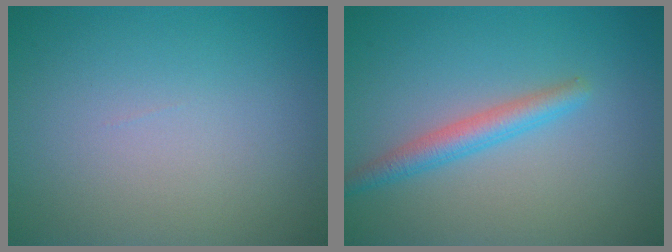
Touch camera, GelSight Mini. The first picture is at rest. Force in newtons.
{"total": 2.5, "press": 2.5, "slide": 0.2}